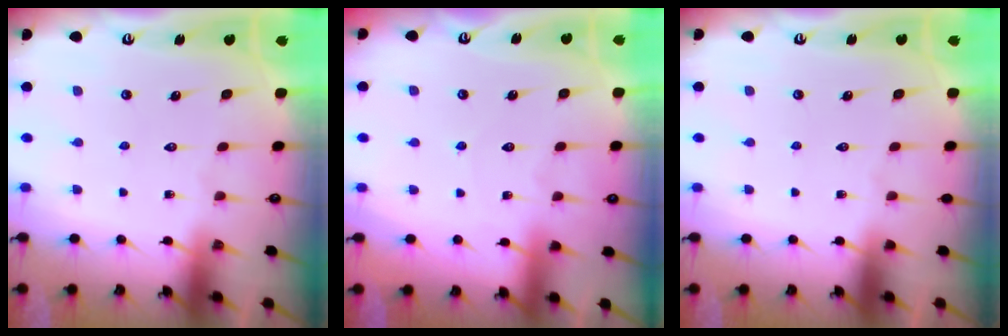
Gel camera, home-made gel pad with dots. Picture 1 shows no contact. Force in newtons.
{"total": 3.4, "press": 3.4, "slide": 0.4}
{"total": 0.0}